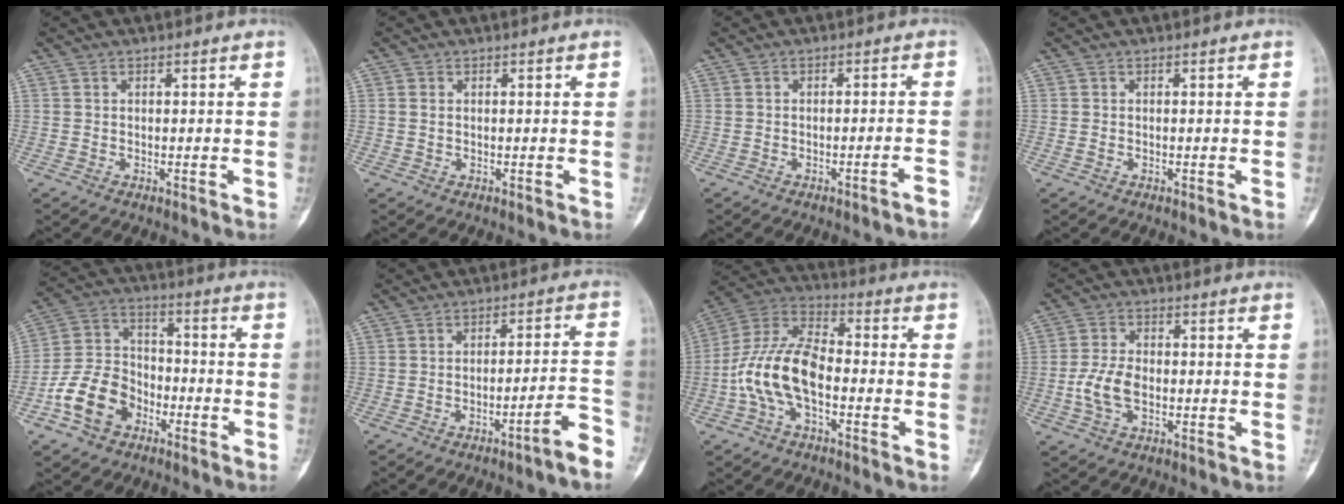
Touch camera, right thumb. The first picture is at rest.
{"total": 1.1, "force": [0.0, 0.8, 0.7], "torque": [-0.019, -0.001, -0.001]}
{"total": 2.4, "force": [-1.8, -0.2, 1.6], "torque": [-0.035, 0.014, -0.021]}
{"total": 0.6, "force": [-0.2, 0.4, 0.4], "torque": [-0.019, 0.004, -0.003]}
{"total": 12.4, "force": [-6.1, 8.8, 6.3], "torque": [-0.102, 0.060, -0.116]}
{"total": 7.1, "force": [-4.8, 0.3, 5.2], "torque": [-0.073, 0.048, -0.067]}
{"total": 13.8, "force": [-3.3, 7.2, 11.3], "torque": [-0.228, 0.041, -0.069]}
{"total": 6.2, "force": [-1.3, 3.7, 4.9], "torque": [-0.107, 0.010, -0.026]}